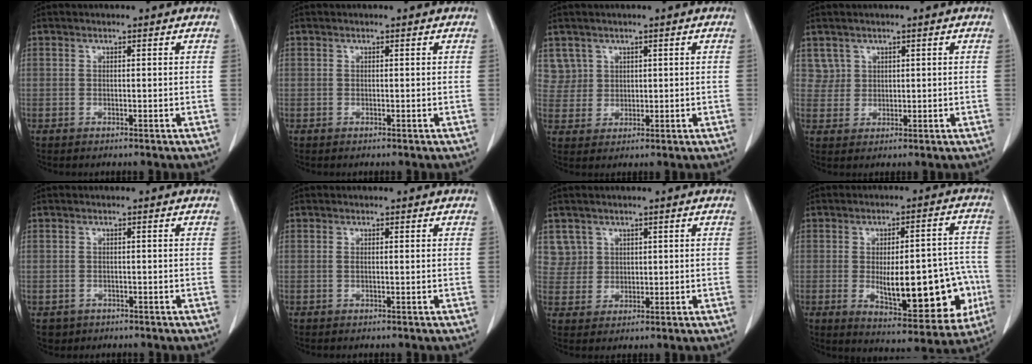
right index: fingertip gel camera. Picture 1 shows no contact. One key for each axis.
{"total": 0.0}
{"total": 4.0, "fx": 2.3, "fy": 3.3, "fz": -0.5, "tx": 0.028, "ty": 0.007, "tz": 0.048}
{"total": 2.8, "fx": 1.7, "fy": 2.2, "fz": -0.4, "tx": 0.025, "ty": 0.007, "tz": 0.029}
{"total": 2.4, "fx": -1.3, "fy": 2.0, "fz": 0.2, "tx": -0.004, "ty": 0.004, "tz": -0.016}
{"total": 0.5, "fx": 0.2, "fy": 0.1, "fz": 0.5, "tx": -0.009, "ty": 0.001, "tz": 0.007}
{"total": 4.2, "fx": 2.3, "fy": 3.5, "fz": -0.5, "tx": 0.028, "ty": 0.007, "tz": 0.047}
{"total": 17.9, "fx": -3.6, "fy": 6.4, "fz": 16.3, "tx": -0.188, "ty": 0.022, "tz": -0.022}